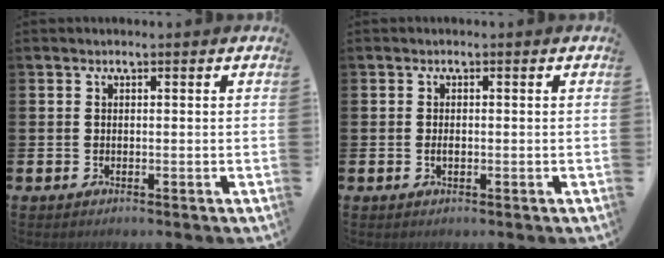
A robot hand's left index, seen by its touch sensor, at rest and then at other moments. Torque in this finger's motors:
{"motor_torque": [0.26, 0.03, 0.09, 0.03]}